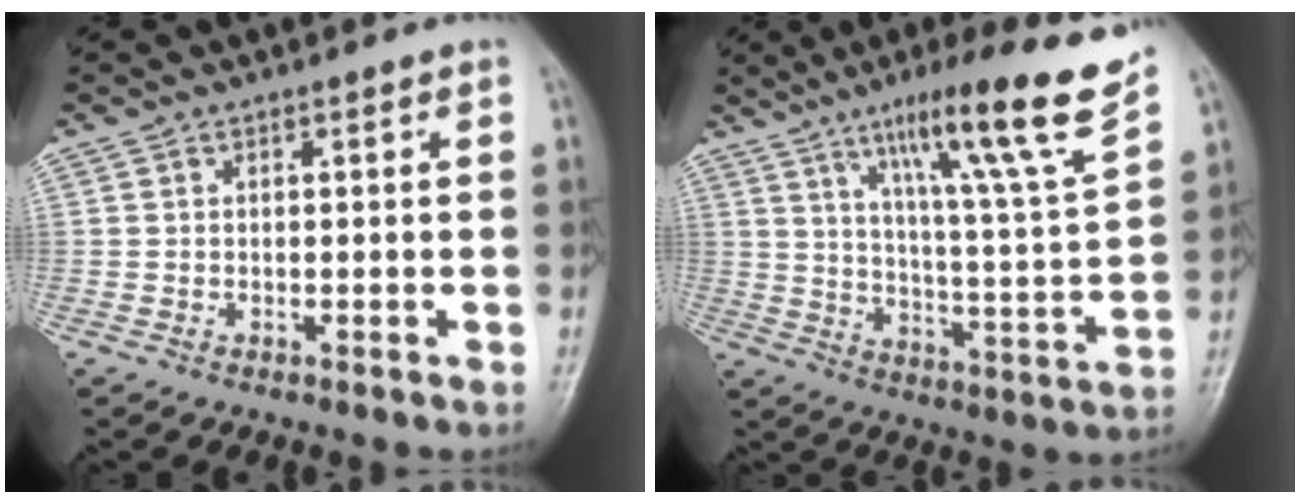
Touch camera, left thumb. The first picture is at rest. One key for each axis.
{"total": 18.9, "fx": 12.5, "fy": 0.4, "fz": 14.2, "tx": -0.197, "ty": -0.065, "tz": 0.192}